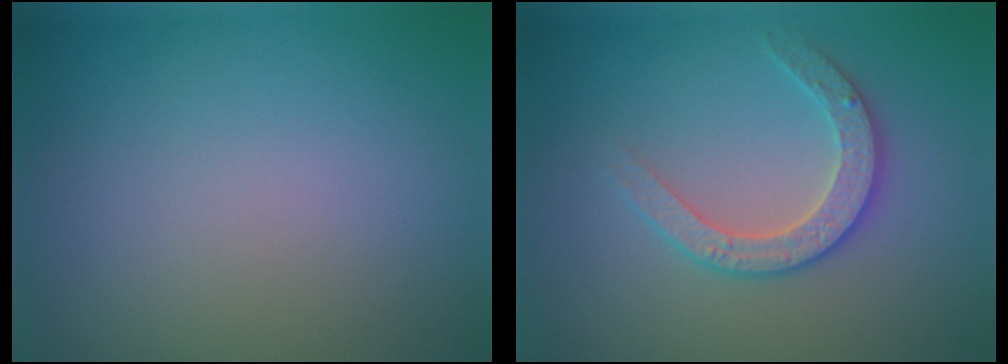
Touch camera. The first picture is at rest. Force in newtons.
{"total": 2.9, "press": 2.8, "slide": 0.8}